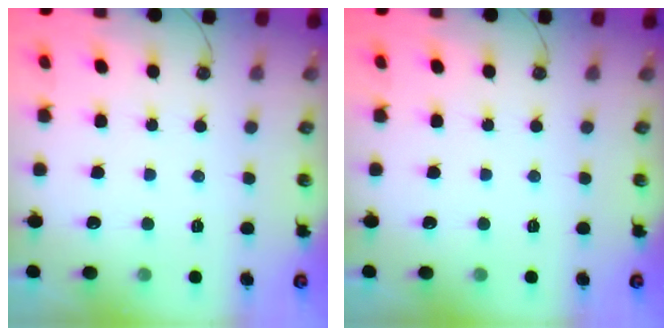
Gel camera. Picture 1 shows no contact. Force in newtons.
{"total": 0.0}